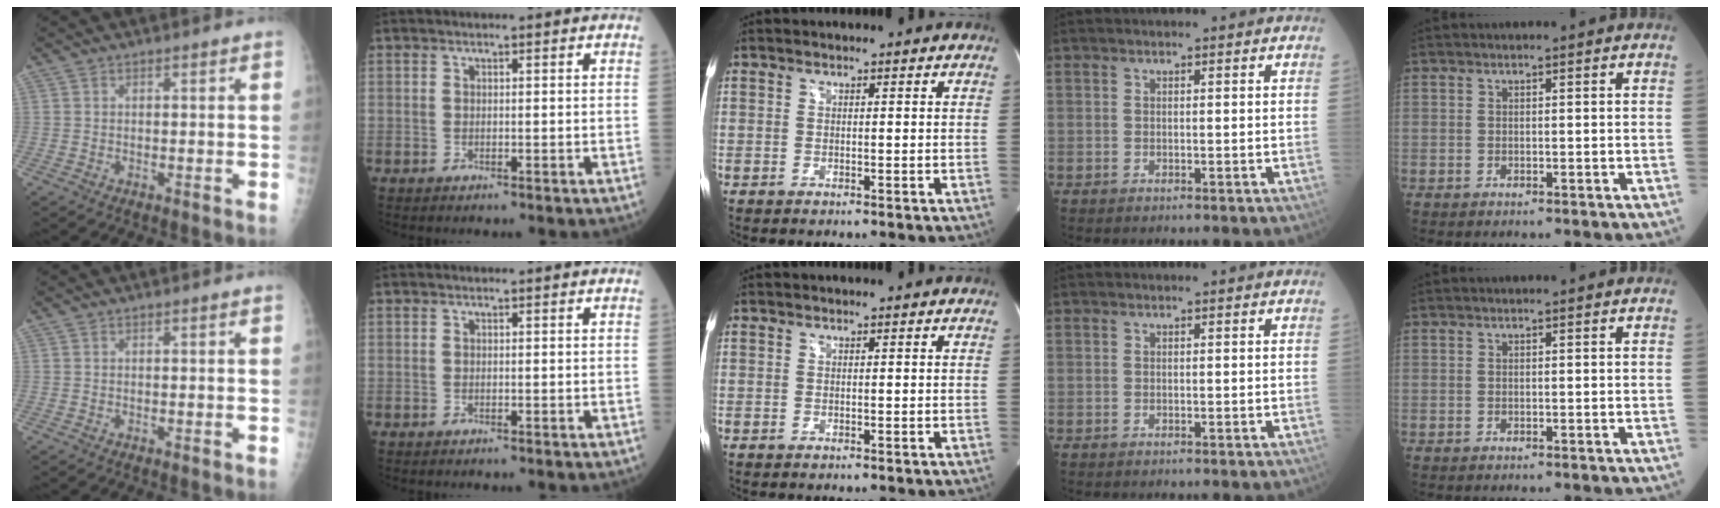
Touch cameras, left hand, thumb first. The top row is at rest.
{}